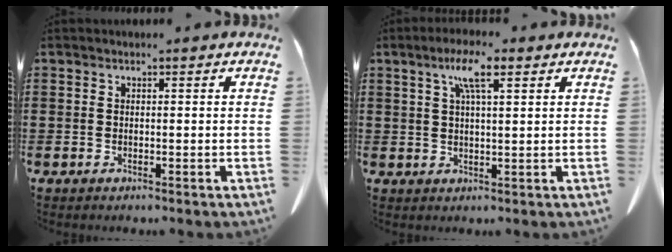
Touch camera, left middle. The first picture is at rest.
{"total": 5.9, "force": [3.1, 1.2, 4.8], "torque": [-0.094, 0.009, 0.049]}